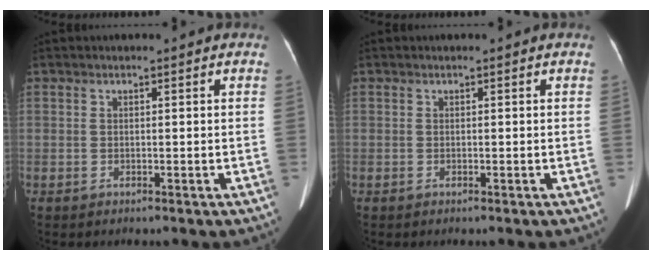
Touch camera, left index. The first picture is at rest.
{"total": 0.0}